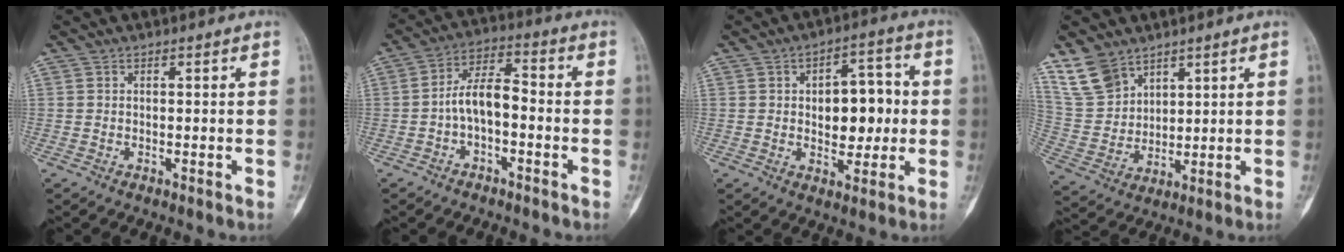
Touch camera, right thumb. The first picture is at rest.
{"total": 7.5, "force": [-1.8, 3.8, 6.2], "torque": [-0.108, 0.040, -0.040]}
{"total": 10.8, "force": [0.6, 6.4, 8.6], "torque": [-0.083, 0.014, 0.011]}
{"total": 9.2, "force": [6.7, 5.6, 2.8], "torque": [-0.045, -0.030, 0.151]}